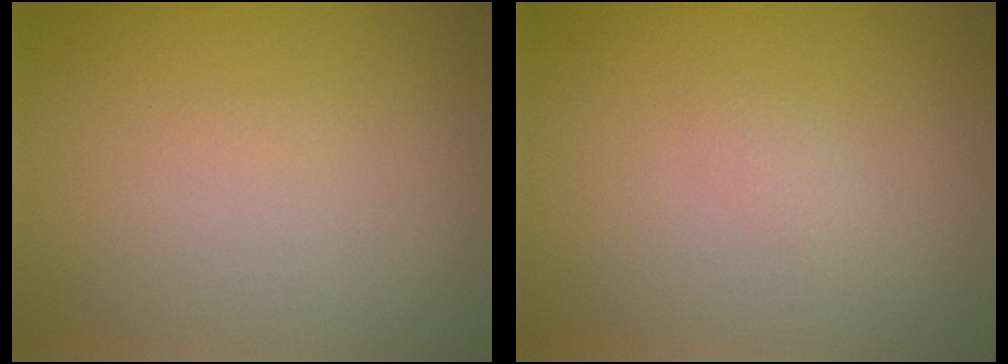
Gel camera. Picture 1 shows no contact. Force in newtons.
{"total": 0.7, "press": 0.7, "slide": 0.0}